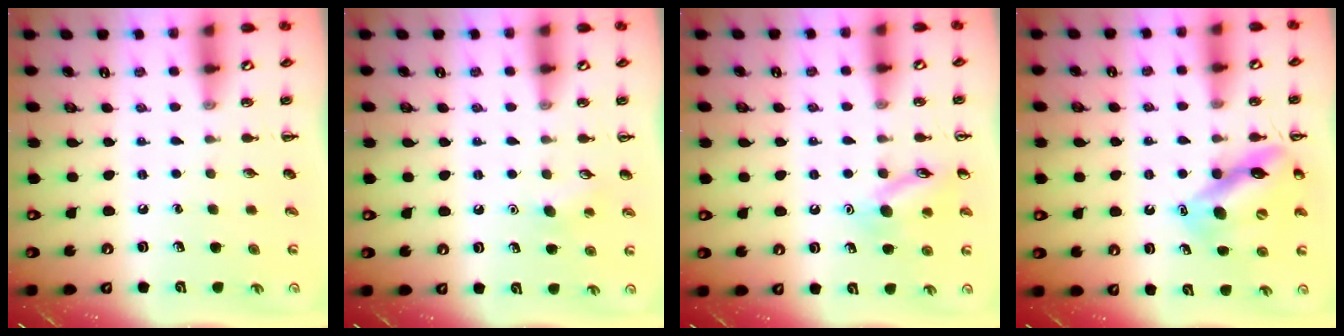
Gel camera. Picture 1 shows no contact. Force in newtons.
{"total": 6.4, "press": 6.1, "slide": 1.9}
{"total": 11.5, "press": 11.4, "slide": 1.3}
{"total": 12.6, "press": 12.2, "slide": 3.1}